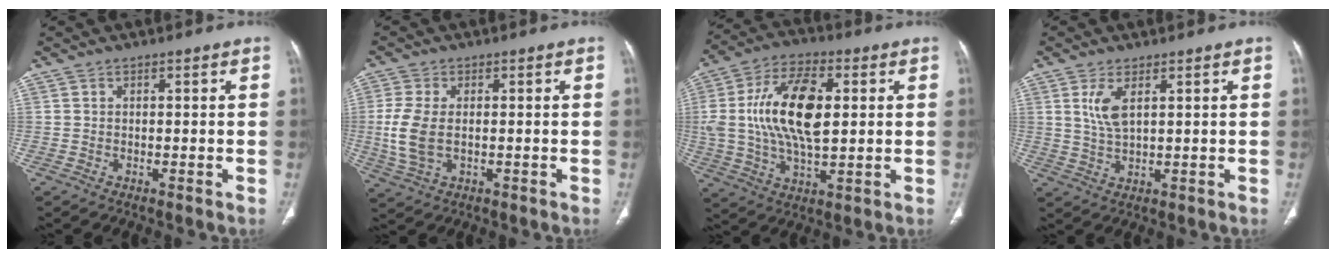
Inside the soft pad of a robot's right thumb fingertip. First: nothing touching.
{"total": 7.7, "force": [-0.4, 4.5, 6.3], "torque": [-0.154, -0.004, -0.005]}
{"total": 17.8, "force": [2.5, 8.8, 15.3], "torque": [-0.292, 0.007, 0.043]}
{"total": 4.7, "force": [1.8, 1.8, 4.0], "torque": [-0.087, -0.010, 0.045]}